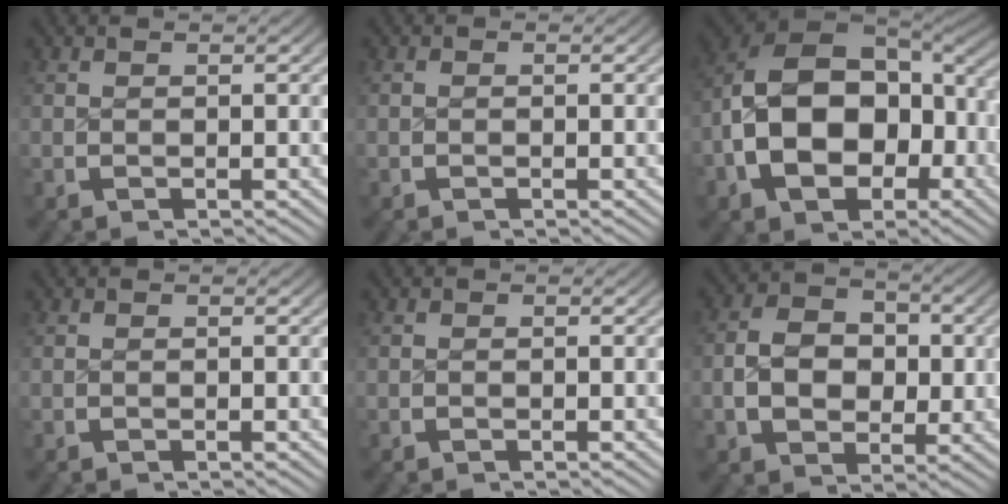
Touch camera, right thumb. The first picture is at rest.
{"total": 1.6, "force": [-1.5, 0.2, -0.6], "torque": [-0.003, -0.008, -0.026]}
{"total": 15.1, "force": [-3.4, 11.0, 9.8], "torque": [-0.238, -0.061, -0.030]}
{"total": 0.0}
{"total": 0.6, "force": [-0.5, -0.1, -0.2], "torque": [-0.001, -0.003, -0.008]}
{"total": 6.6, "force": [-2.1, 5.2, 3.5], "torque": [-0.082, -0.030, -0.028]}